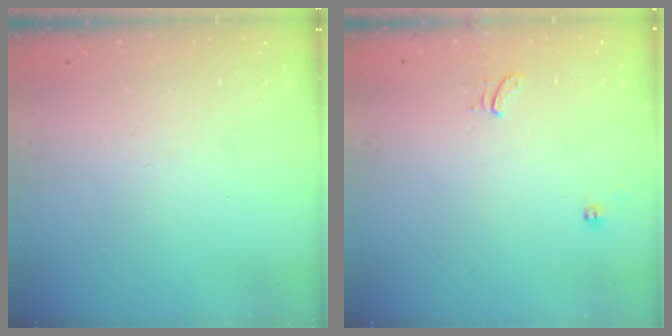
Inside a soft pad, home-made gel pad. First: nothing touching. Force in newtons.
{"total": 1.5, "press": 1.2, "slide": 1.0}